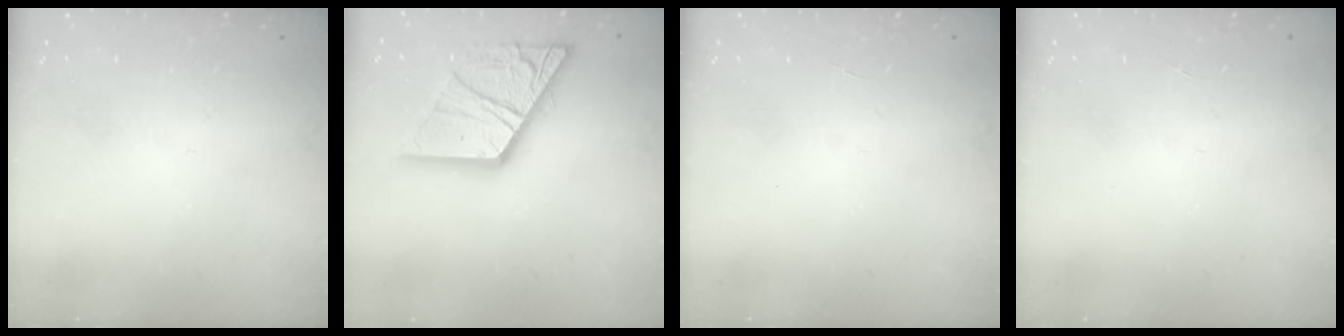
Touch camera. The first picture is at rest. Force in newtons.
{"total": 21.8, "press": 21.7, "slide": 2.4}
{"total": 0.0}
{"total": 0.0}